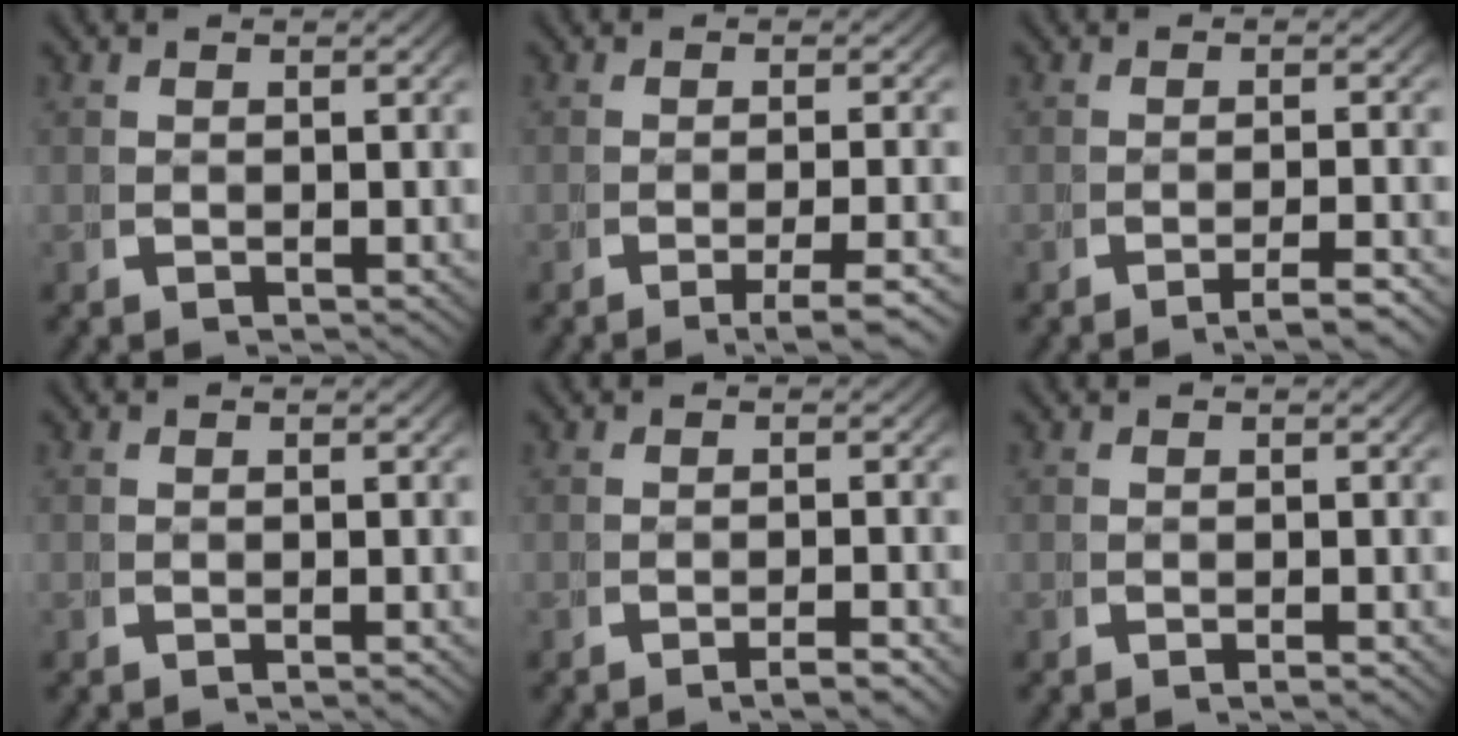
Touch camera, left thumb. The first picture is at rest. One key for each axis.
{"total": 3.0, "fx": -1.7, "fy": 0.4, "fz": 2.5, "tx": -0.042, "ty": 0.000, "tz": -0.029}
{"total": 2.4, "fx": -1.5, "fy": 0.1, "fz": 1.8, "tx": -0.029, "ty": 0.003, "tz": -0.030}
{"total": 0.6, "fx": -0.4, "fy": -0.1, "fz": 0.4, "tx": -0.004, "ty": 0.005, "tz": -0.008}
{"total": 1.6, "fx": -1.1, "fy": 0.0, "fz": 1.2, "tx": -0.017, "ty": 0.004, "tz": -0.024}
{"total": 0.6, "fx": -0.4, "fy": 0.0, "fz": 0.5, "tx": -0.007, "ty": 0.004, "tz": -0.010}